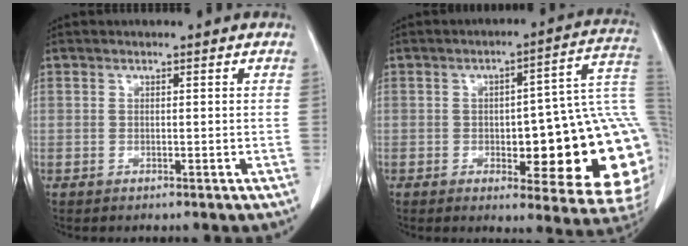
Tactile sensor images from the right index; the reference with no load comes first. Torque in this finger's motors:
{"motor_torque": [1.59, -0.55, 0.83, 0.11]}